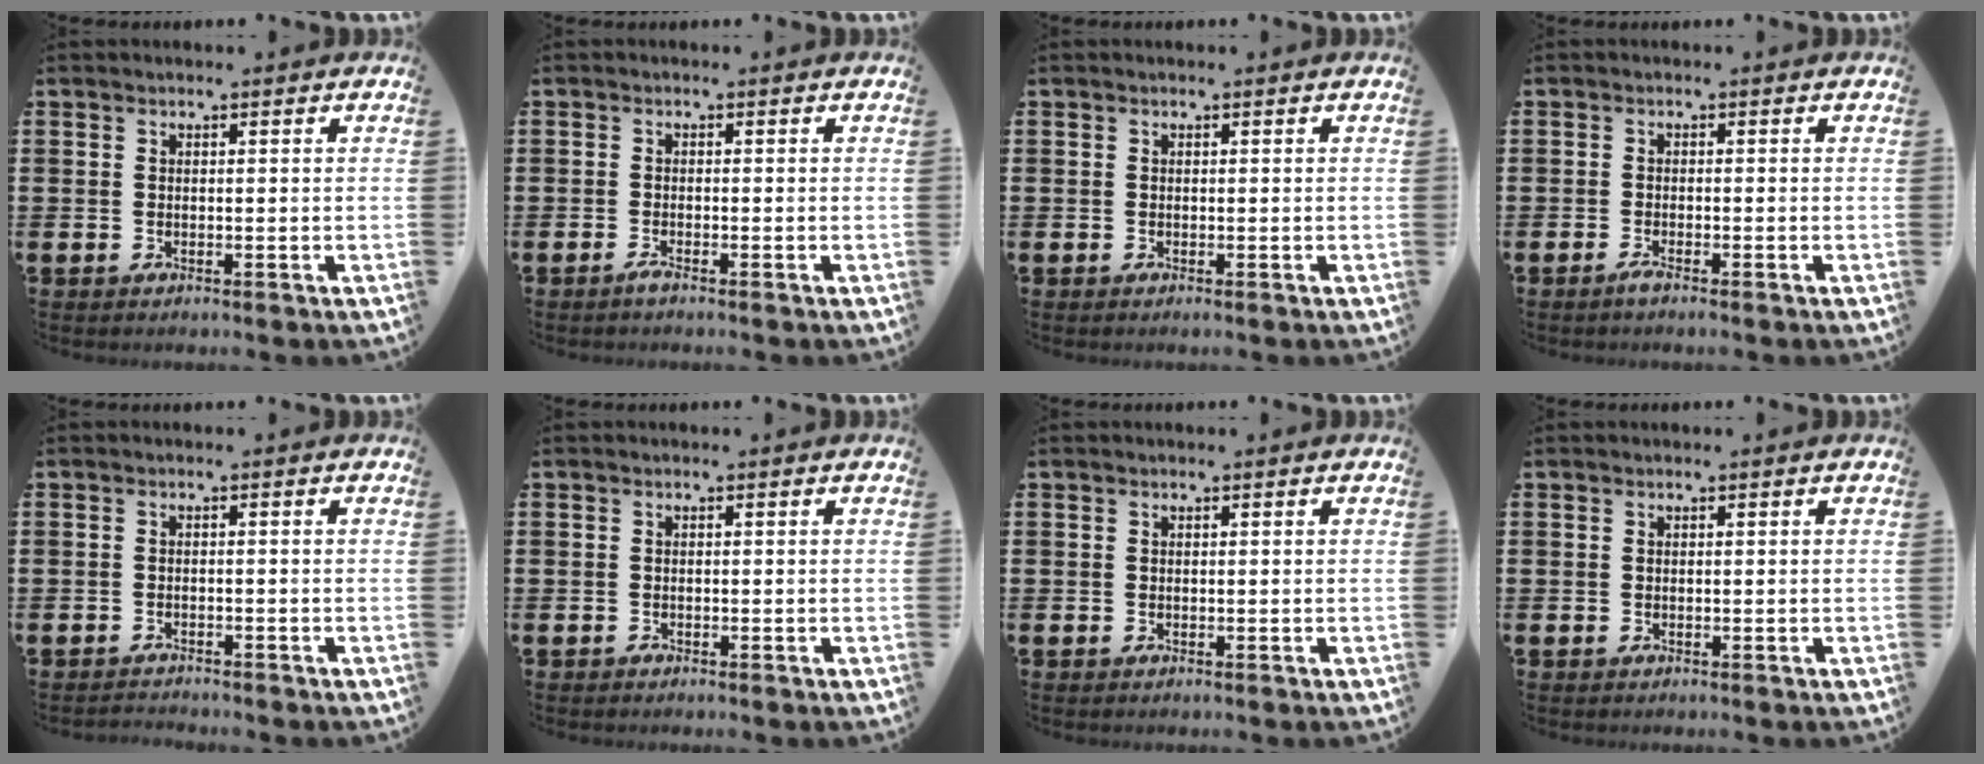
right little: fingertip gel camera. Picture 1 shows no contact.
{"total": 0.7, "force": [-0.5, 0.0, 0.5], "torque": [-0.008, -0.004, -0.009]}
{"total": 0.0}
{"total": 1.0, "force": [-0.6, 0.0, 0.7], "torque": [-0.012, -0.002, -0.012]}
{"total": 1.0, "force": [-1.0, 0.0, -0.1], "torque": [-0.001, 0.002, -0.021]}
{"total": 0.0}
{"total": 0.0}
{"total": 0.0}